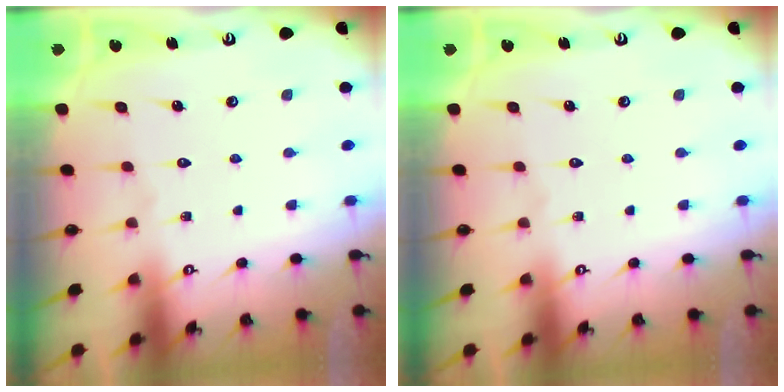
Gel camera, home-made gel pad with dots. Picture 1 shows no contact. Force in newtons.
{"total": 0.0}